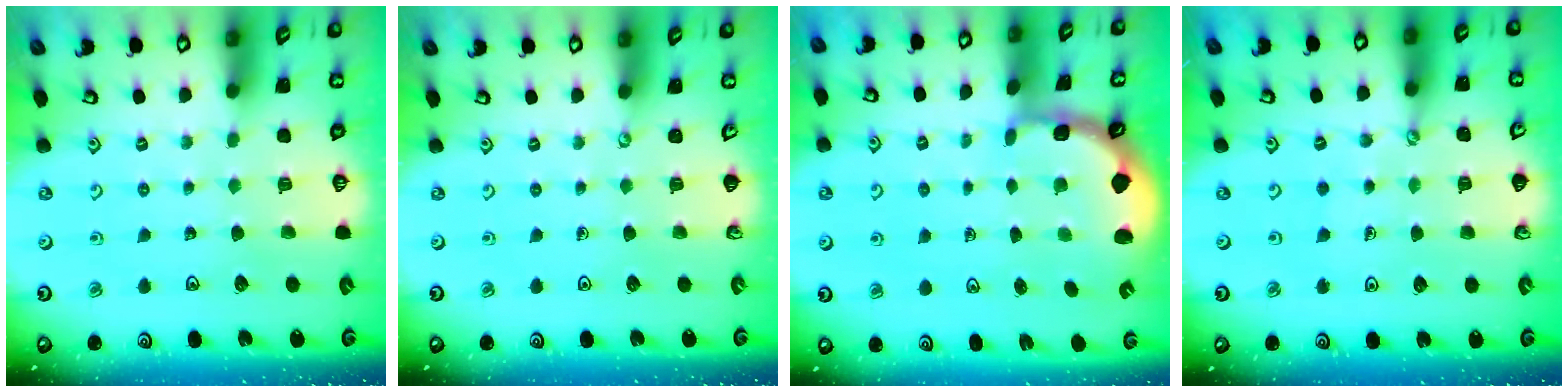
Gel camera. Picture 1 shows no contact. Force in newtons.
{"total": 0.0}
{"total": 1.8, "press": 1.7, "slide": 0.5}
{"total": 0.7, "press": 0.7, "slide": 0.0}